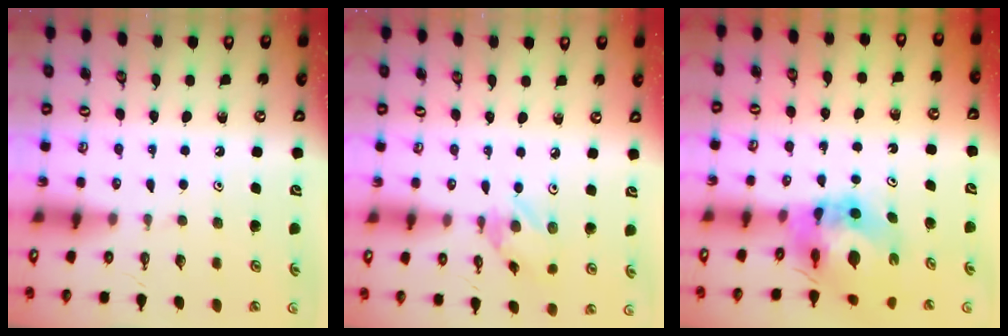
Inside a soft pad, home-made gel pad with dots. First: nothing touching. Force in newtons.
{"total": 2.7, "press": 2.7, "slide": 0.1}
{"total": 8.9, "press": 8.8, "slide": 1.0}